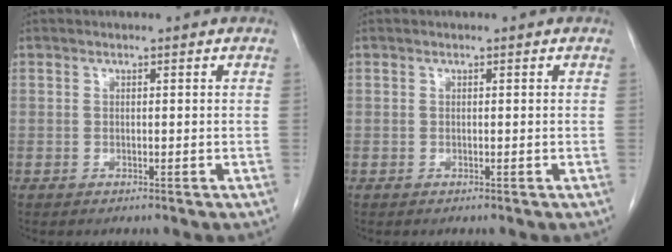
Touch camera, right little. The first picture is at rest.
{"total": 0.0}